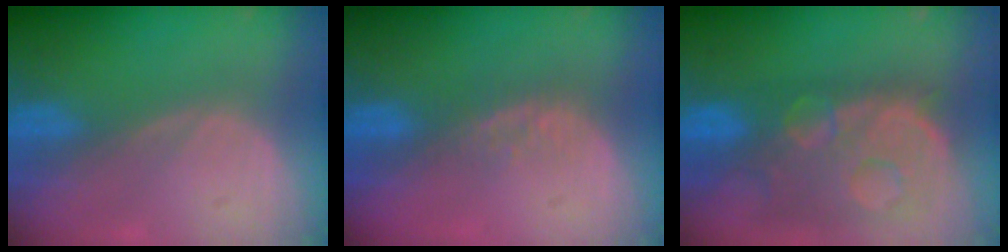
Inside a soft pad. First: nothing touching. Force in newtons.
{"total": 3.2, "press": 2.6, "slide": 1.8}
{"total": 13.9, "press": 11.3, "slide": 8.1}